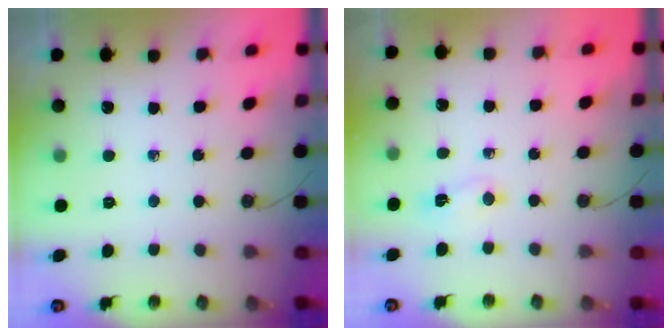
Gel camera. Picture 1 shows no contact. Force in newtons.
{"total": 3.6, "press": 3.3, "slide": 1.5}